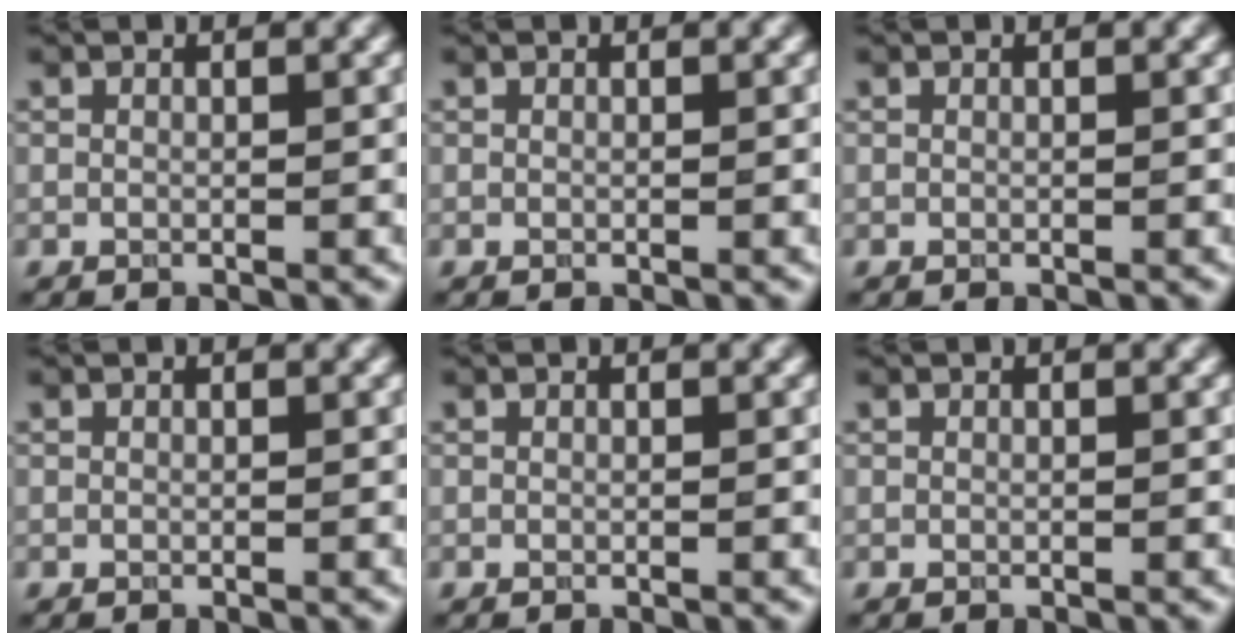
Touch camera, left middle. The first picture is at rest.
{"total": 0.0}
{"total": 0.0}
{"total": 0.0}
{"total": 0.0}
{"total": 0.0}